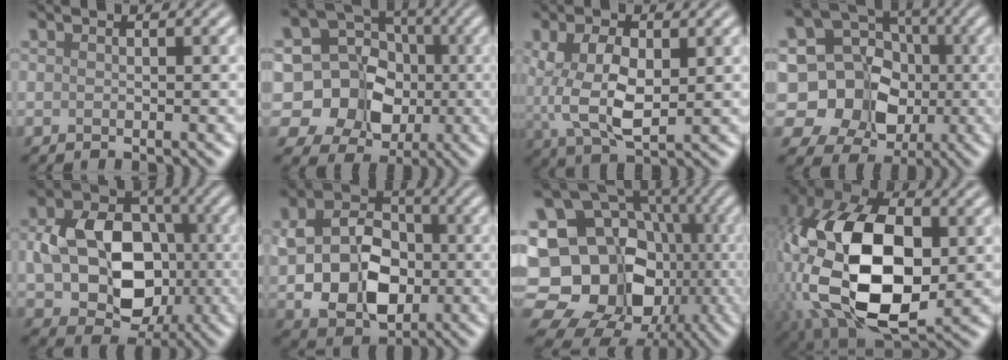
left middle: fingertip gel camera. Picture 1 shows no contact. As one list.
[{"total": 11.4, "force": [-1.1, 10.5, 4.3], "torque": [-0.093, 0.025, -0.041]}, {"total": 5.8, "force": [0.5, 3.2, 4.9], "torque": [-0.109, -0.002, 0.011]}, {"total": 12.5, "force": [-0.7, 11.5, 4.8], "torque": [-0.110, 0.034, -0.037]}, {"total": 10.1, "force": [-1.2, 7.5, 6.7], "torque": [-0.122, 0.007, -0.019]}, {"total": 9.0, "force": [-0.6, 6.7, 6.0], "torque": [-0.124, -0.007, -0.005]}, {"total": 19.2, "force": [-2.9, 16.4, 9.6], "torque": [-0.156, 0.027, -0.068]}, {"total": 16.4, "force": [-0.9, 9.9, 13.1], "torque": [-0.268, -0.019, -0.011]}]